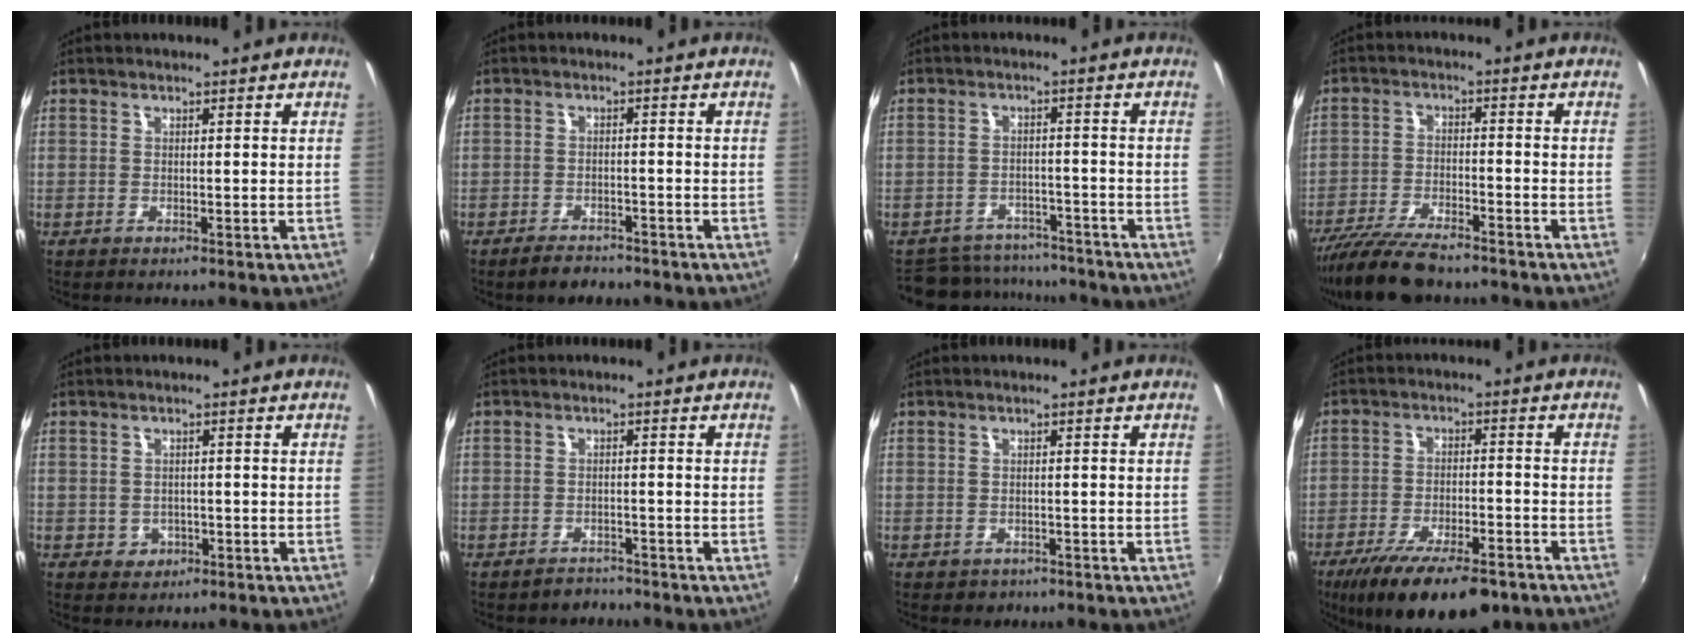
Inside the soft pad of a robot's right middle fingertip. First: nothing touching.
{"total": 3.9, "force": [-3.3, 1.7, 1.2], "torque": [-0.036, 0.002, -0.053]}
{"total": 11.6, "force": [-10.3, 4.8, 2.4], "torque": [-0.068, 0.012, -0.141]}
{"total": 11.1, "force": [-9.5, 2.3, 5.2], "torque": [-0.126, -0.028, -0.172]}
{"total": 3.0, "force": [-0.8, 2.7, 0.8], "torque": [-0.020, 0.000, -0.006]}
{"total": 2.6, "force": [-2.2, 1.3, -0.1], "torque": [-0.005, 0.004, -0.036]}
{"total": 1.9, "force": [-1.0, 1.5, 0.5], "torque": [-0.014, -0.005, -0.011]}
{"total": 17.2, "force": [-12.2, 5.8, 10.7], "torque": [-0.202, -0.040, -0.186]}